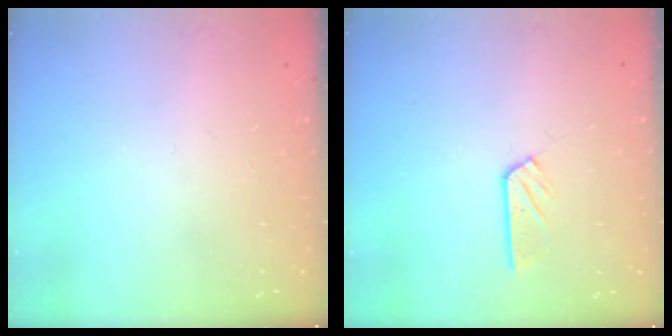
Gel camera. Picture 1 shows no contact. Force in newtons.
{"total": 4.8, "press": 4.8, "slide": 0.4}